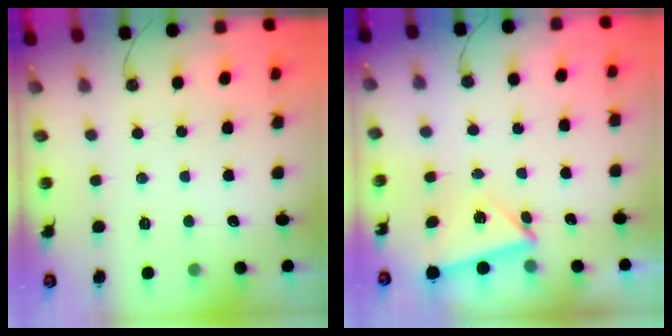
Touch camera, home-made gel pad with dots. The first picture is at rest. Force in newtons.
{"total": 4.4, "press": 4.3, "slide": 0.5}